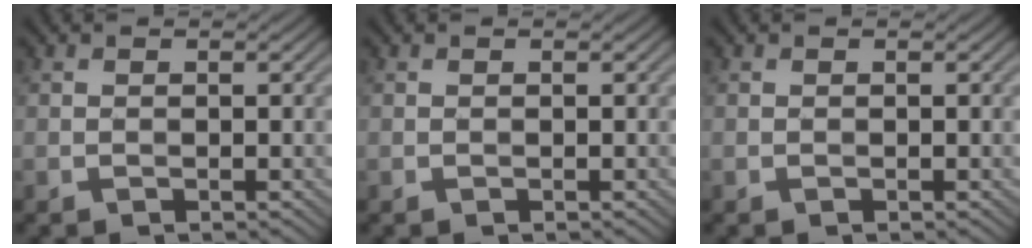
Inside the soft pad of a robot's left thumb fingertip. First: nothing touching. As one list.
[{"total": 0.0}, {"total": 0.0}]